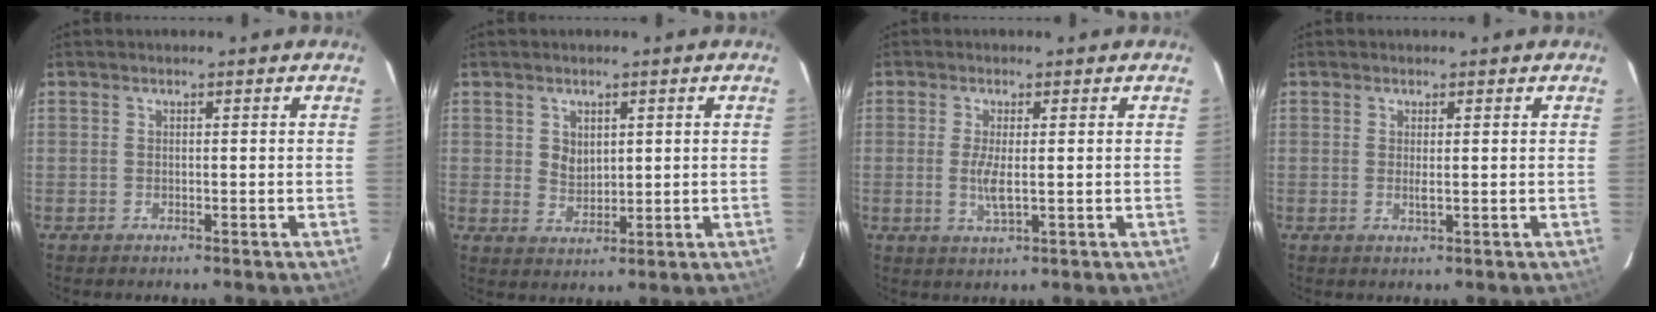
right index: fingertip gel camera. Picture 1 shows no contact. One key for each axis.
{"total": 3.6, "fx": 1.1, "fy": 2.9, "fz": 1.8, "tx": -0.031, "ty": 0.003, "tz": 0.024}
{"total": 4.0, "fx": -0.1, "fy": 0.7, "fz": 3.9, "tx": -0.079, "ty": -0.008, "tz": -0.005}
{"total": 1.8, "fx": 0.3, "fy": -0.1, "fz": 1.7, "tx": -0.029, "ty": -0.002, "tz": 0.004}